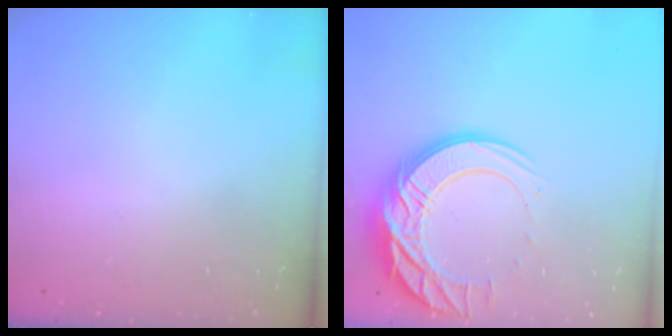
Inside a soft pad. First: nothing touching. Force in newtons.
{"total": 18.7, "press": 18.6, "slide": 1.8}